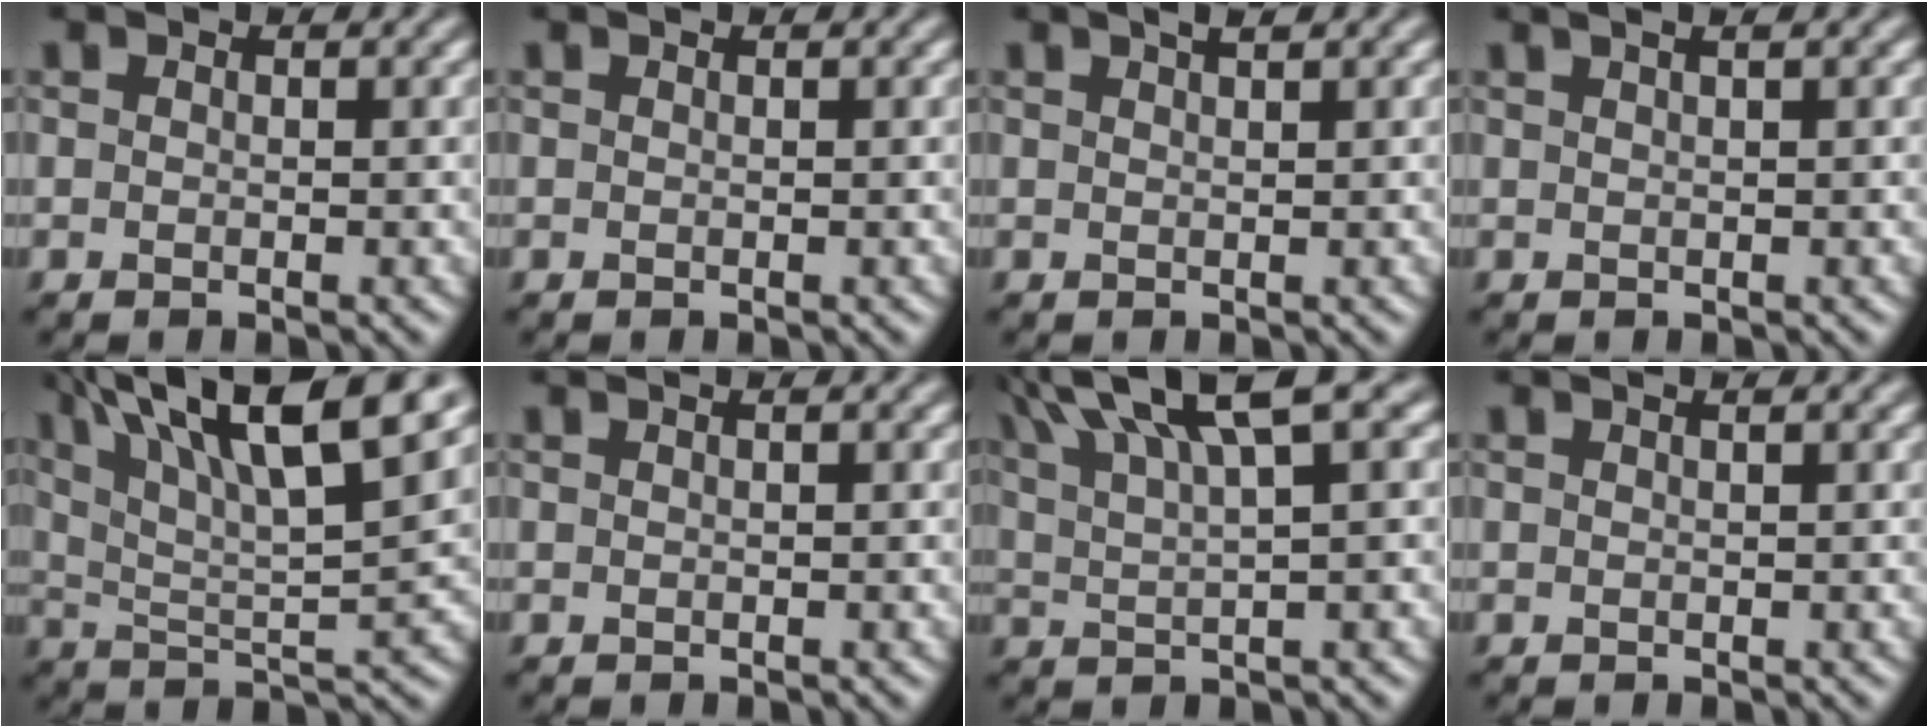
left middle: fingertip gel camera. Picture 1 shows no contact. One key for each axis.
{"total": 0.0}
{"total": 1.5, "fx": 1.2, "fy": 0.2, "fz": 0.9, "tx": -0.010, "ty": 0.004, "tz": 0.011}
{"total": 3.0, "fx": 1.8, "fy": 1.2, "fz": 2.0, "tx": -0.020, "ty": 0.025, "tz": 0.018}
{"total": 12.3, "fx": 7.1, "fy": 2.6, "fz": 9.7, "tx": -0.168, "ty": 0.021, "tz": 0.111}
{"total": 1.1, "fx": 0.8, "fy": 0.3, "fz": 0.7, "tx": -0.005, "ty": 0.007, "tz": 0.003}
{"total": 8.6, "fx": 5.0, "fy": 2.0, "fz": 6.7, "tx": -0.124, "ty": 0.026, "tz": 0.085}
{"total": 1.3, "fx": 1.0, "fy": 0.3, "fz": 0.8, "tx": -0.006, "ty": 0.009, "tz": 0.002}